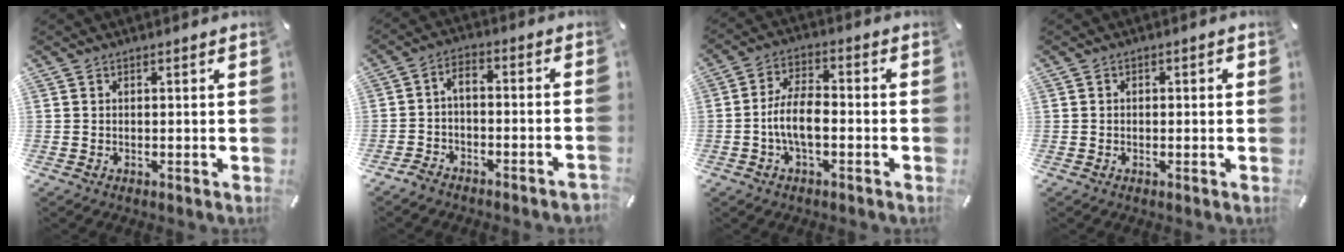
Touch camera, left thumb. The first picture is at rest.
{"total": 4.5, "force": [-3.4, 1.6, 2.5], "torque": [-0.041, 0.011, -0.064]}
{"total": 8.1, "force": [-2.3, 3.8, 6.8], "torque": [-0.140, 0.007, -0.043]}
{"total": 1.2, "force": [-0.3, 0.8, 0.8], "torque": [-0.014, 0.004, -0.008]}